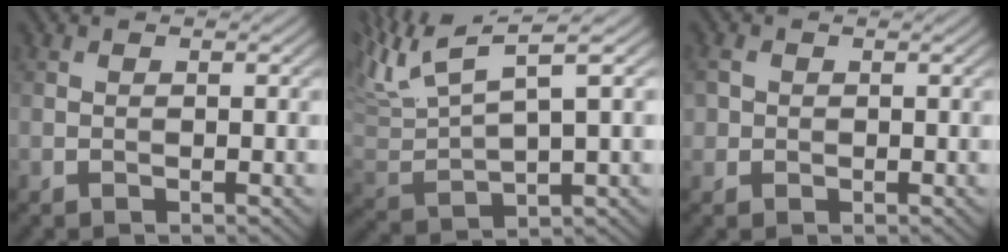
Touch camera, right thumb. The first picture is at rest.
{"total": 9.8, "force": [4.6, 2.8, 8.2], "torque": [-0.184, 0.026, 0.086]}
{"total": 2.4, "force": [0.2, 2.2, 1.0], "torque": [-0.030, 0.001, 0.002]}